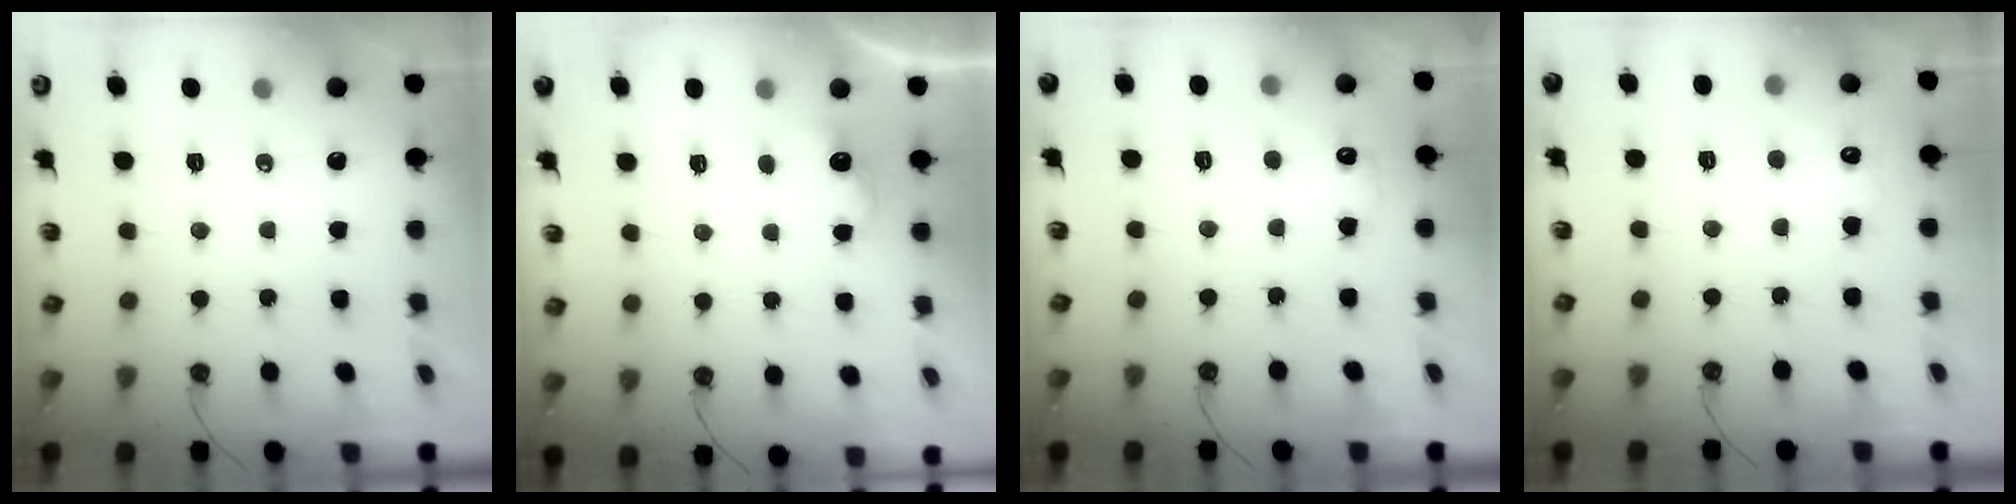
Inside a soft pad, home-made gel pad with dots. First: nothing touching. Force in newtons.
{"total": 2.8, "press": 2.7, "slide": 0.8}
{"total": 6.5, "press": 6.4, "slide": 1.1}
{"total": 4.1, "press": 4.0, "slide": 1.1}